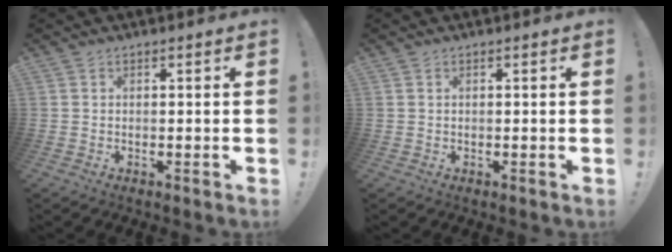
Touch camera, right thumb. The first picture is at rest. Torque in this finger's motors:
{"motor_torque": [0.39, -0.15, -0.36, 0.26, -0.06]}